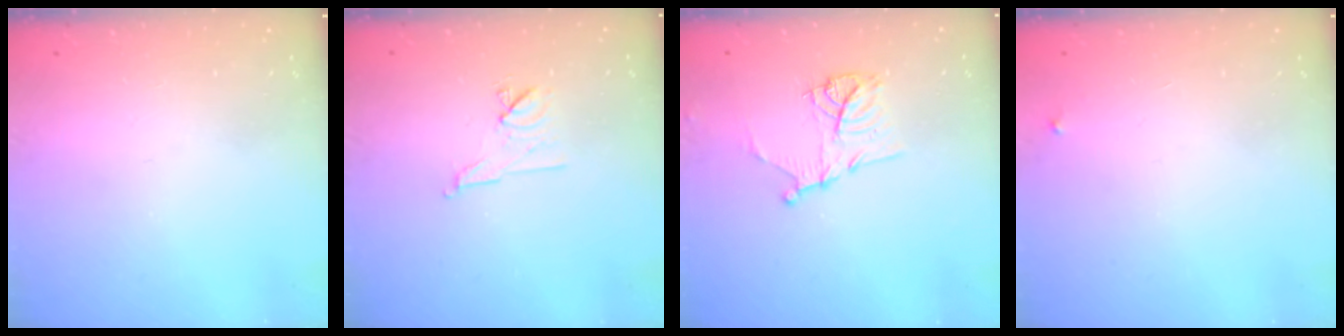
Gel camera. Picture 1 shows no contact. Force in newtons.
{"total": 7.5, "press": 7.4, "slide": 1.3}
{"total": 11.8, "press": 11.8, "slide": 0.5}
{"total": 2.1, "press": 2.1, "slide": 0.1}